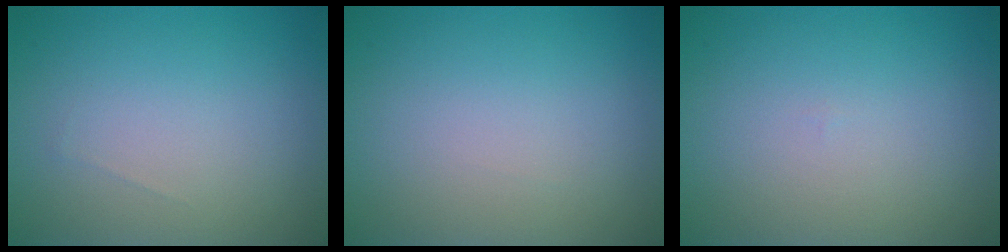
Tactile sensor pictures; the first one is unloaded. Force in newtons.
{"total": 0.0}
{"total": 0.0}